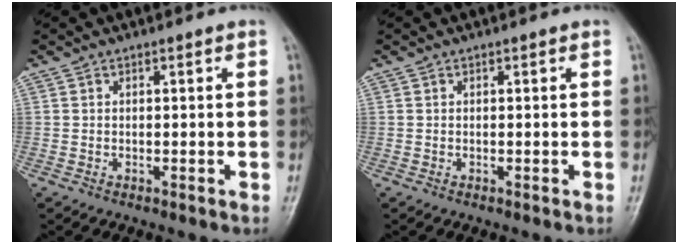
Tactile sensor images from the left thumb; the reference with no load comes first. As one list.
[{"total": 0.0}]